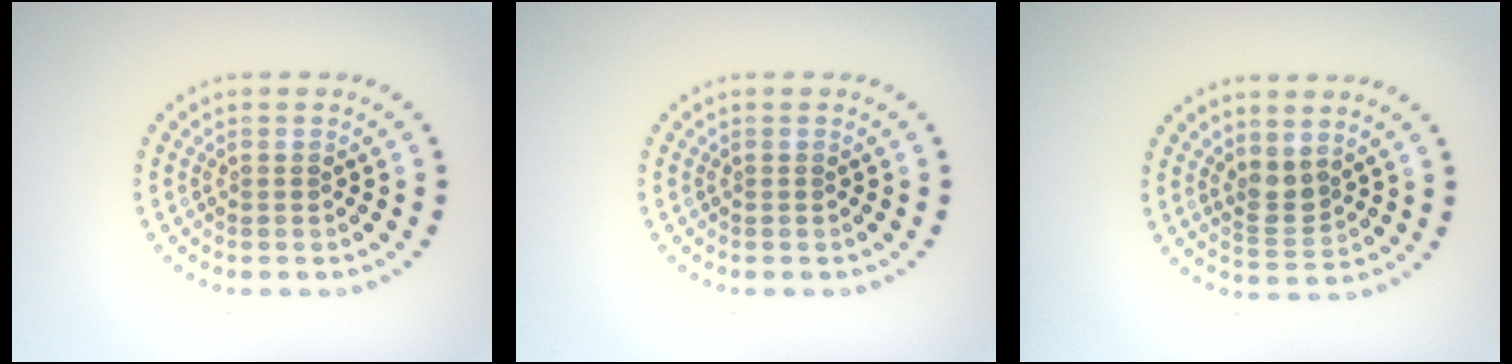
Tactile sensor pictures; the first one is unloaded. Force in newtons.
{"total": 0.0}
{"total": 2.0, "press": 1.7, "slide": 1.1}